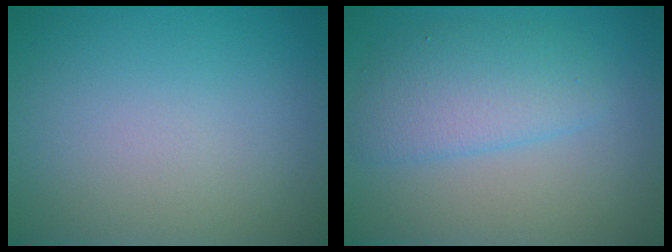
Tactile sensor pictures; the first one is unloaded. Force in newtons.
{"total": 3.7, "press": 3.7, "slide": 0.2}